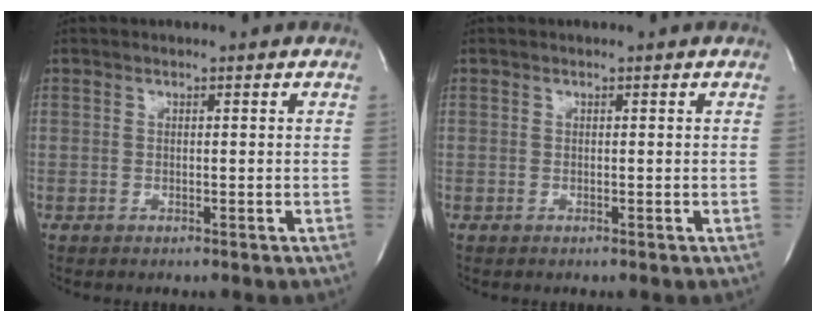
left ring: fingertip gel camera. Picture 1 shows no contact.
{"total": 0.0}